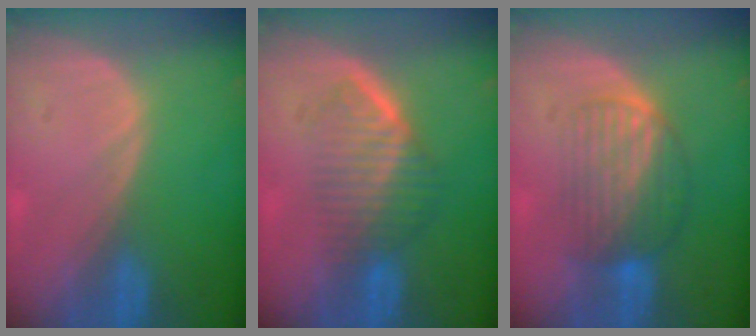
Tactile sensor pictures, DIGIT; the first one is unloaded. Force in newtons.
{"total": 6.6, "press": 5.9, "slide": 3.1}
{"total": 6.8, "press": 6.5, "slide": 2.0}